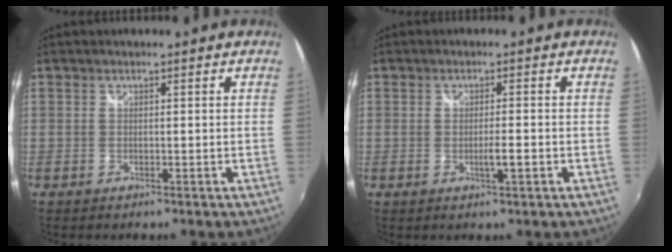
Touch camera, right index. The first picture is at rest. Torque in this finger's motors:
{"motor_torque": [0.46, 0.25, 0.04, 0.01]}